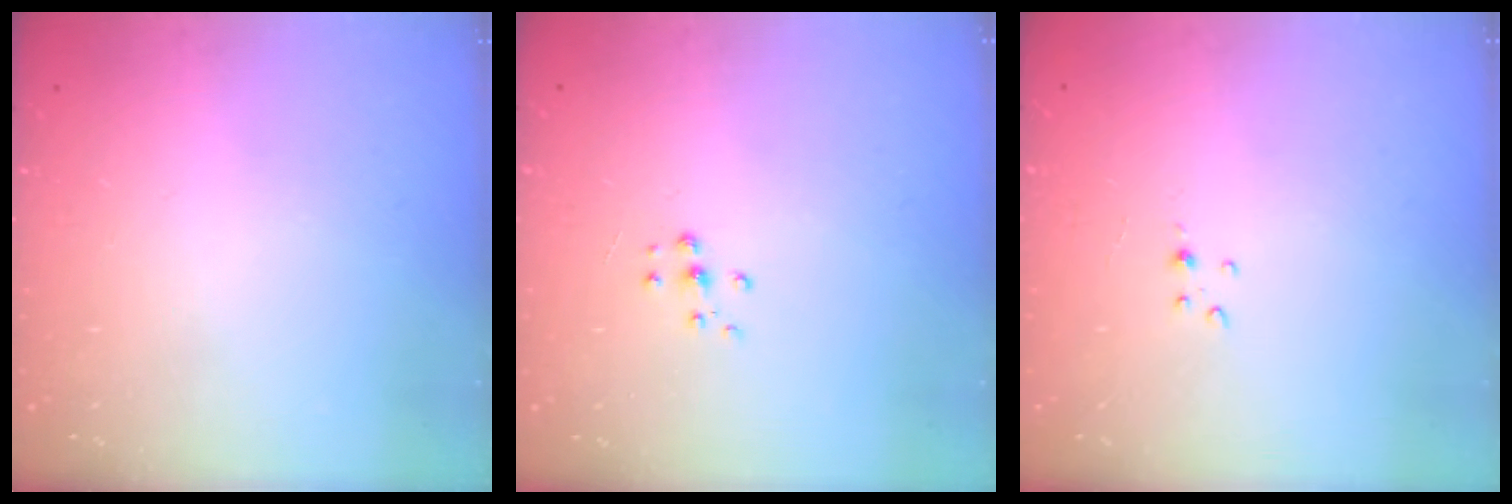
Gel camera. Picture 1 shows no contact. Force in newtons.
{"total": 5.6, "press": 5.6, "slide": 0.5}
{"total": 2.5, "press": 2.5, "slide": 0.3}